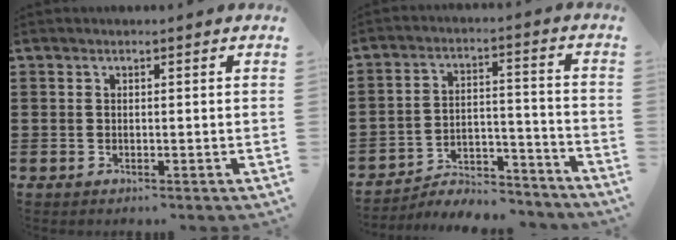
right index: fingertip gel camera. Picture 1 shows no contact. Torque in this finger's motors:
{"motor_torque": [-0.81, -0.77, 0.11, -0.02]}